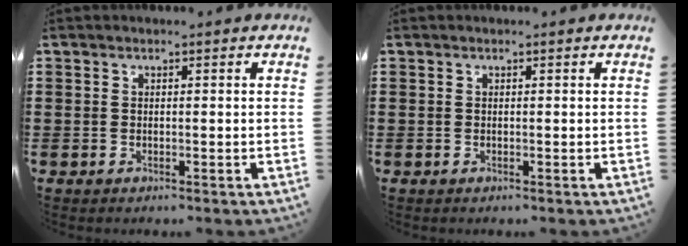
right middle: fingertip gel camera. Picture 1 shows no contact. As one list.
[{"total": 0.0}]